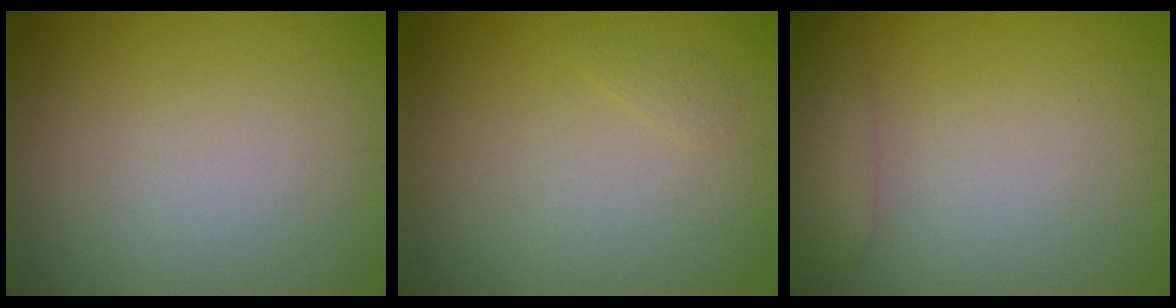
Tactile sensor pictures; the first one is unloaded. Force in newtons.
{"total": 0.5, "press": 0.5, "slide": 0.1}
{"total": 2.4, "press": 2.3, "slide": 0.3}